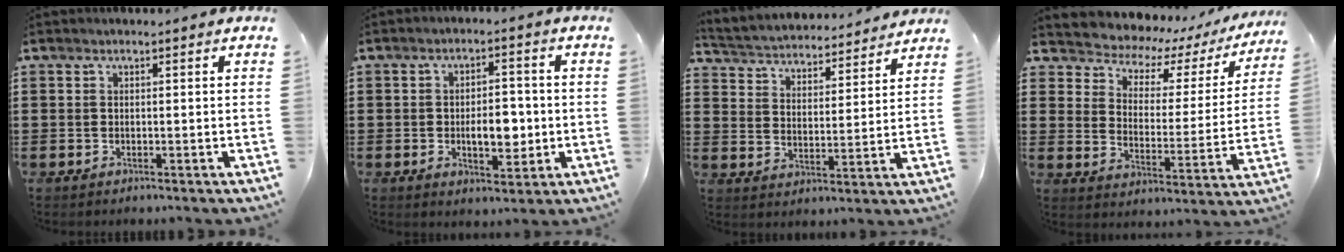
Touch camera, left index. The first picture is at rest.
{"total": 6.4, "force": [-0.9, 3.4, 5.3], "torque": [-0.072, -0.003, -0.024]}
{"total": 3.6, "force": [3.6, 0.3, 0.0], "torque": [-0.022, -0.033, 0.054]}
{"total": 3.8, "force": [3.4, 1.6, 0.7], "torque": [-0.040, -0.035, 0.048]}